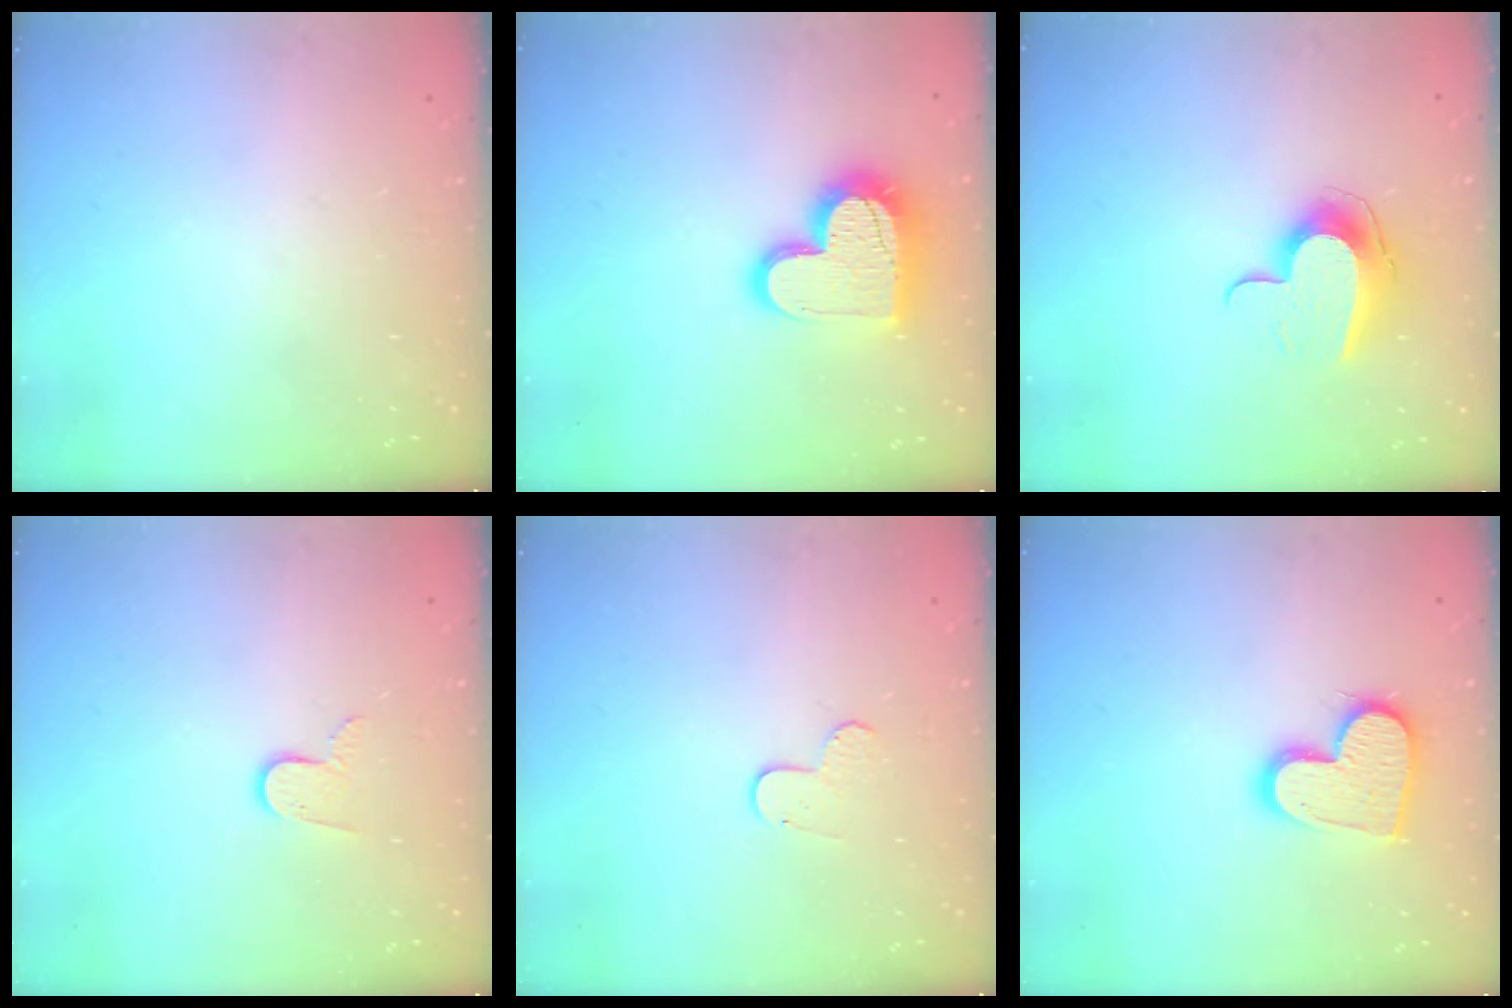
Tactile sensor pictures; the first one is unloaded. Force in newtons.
{"total": 16.1, "press": 16.1, "slide": 1.3}
{"total": 10.8, "press": 10.8, "slide": 1.0}
{"total": 6.3, "press": 6.3, "slide": 0.6}
{"total": 6.5, "press": 6.5, "slide": 0.6}
{"total": 14.9, "press": 14.9, "slide": 1.0}